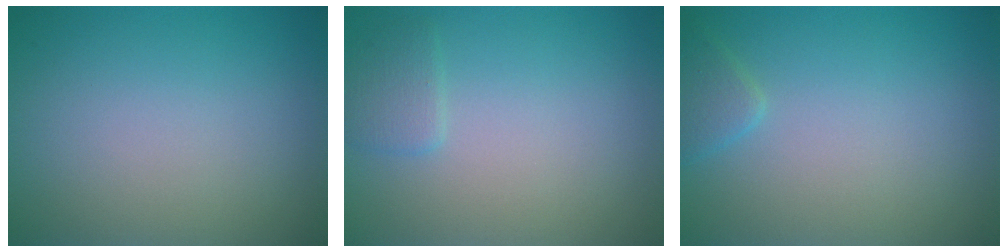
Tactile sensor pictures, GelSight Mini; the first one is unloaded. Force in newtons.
{"total": 1.4, "press": 1.4, "slide": 0.1}
{"total": 1.4, "press": 1.4, "slide": 0.1}